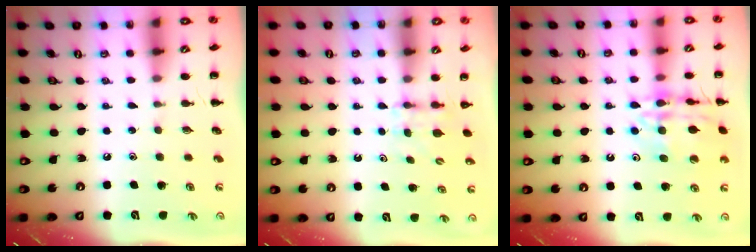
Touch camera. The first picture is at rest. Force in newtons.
{"total": 3.4, "press": 3.1, "slide": 1.4}
{"total": 15.6, "press": 15.5, "slide": 1.3}